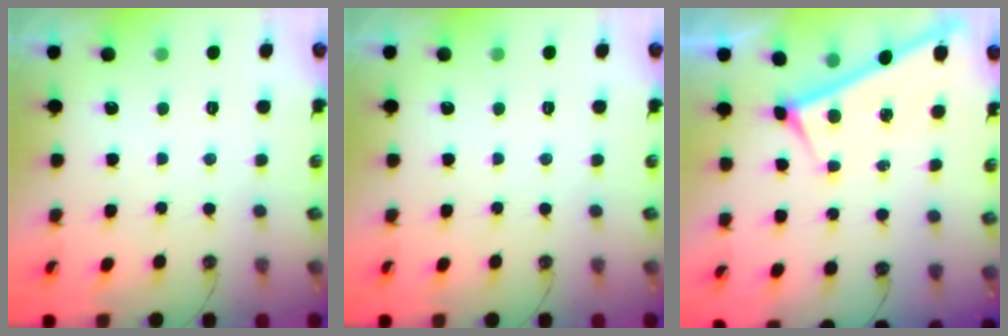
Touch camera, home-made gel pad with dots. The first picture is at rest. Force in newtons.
{"total": 0.0}
{"total": 4.0, "press": 4.0, "slide": 0.4}